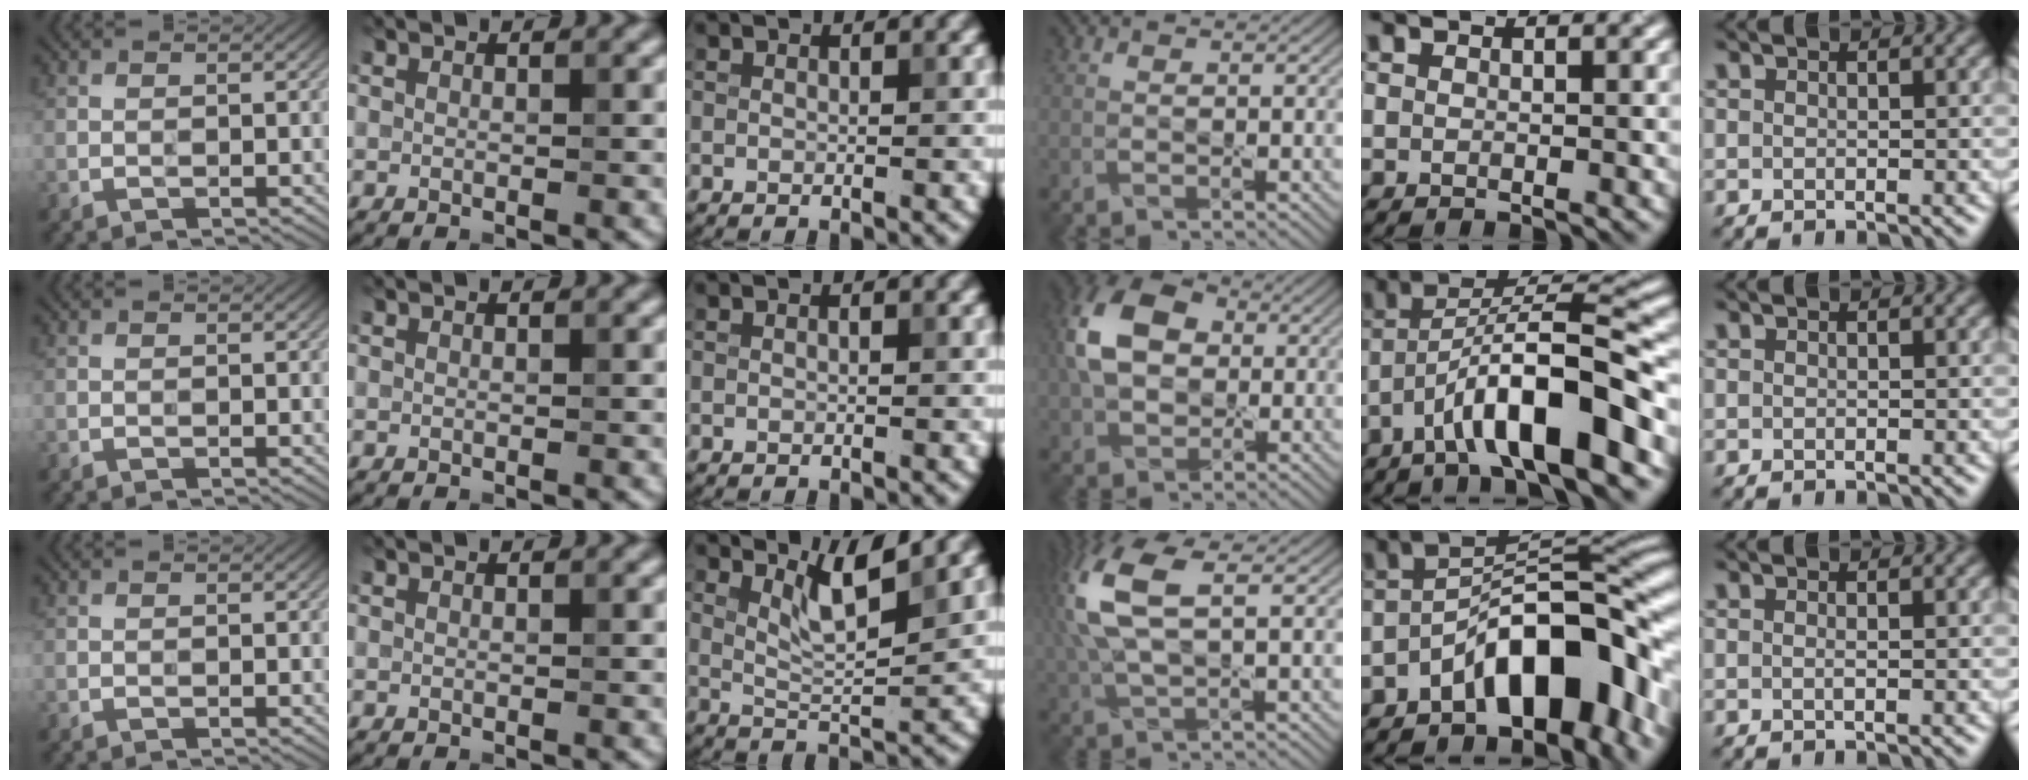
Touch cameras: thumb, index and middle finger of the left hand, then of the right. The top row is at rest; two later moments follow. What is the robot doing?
{"motion": "cut", "object": "origami paper"}